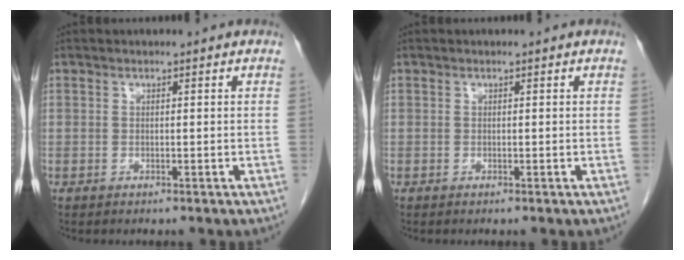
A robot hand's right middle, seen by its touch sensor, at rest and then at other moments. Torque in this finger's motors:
{"motor_torque": [0.18, 0.07, 0.04, 0.01]}